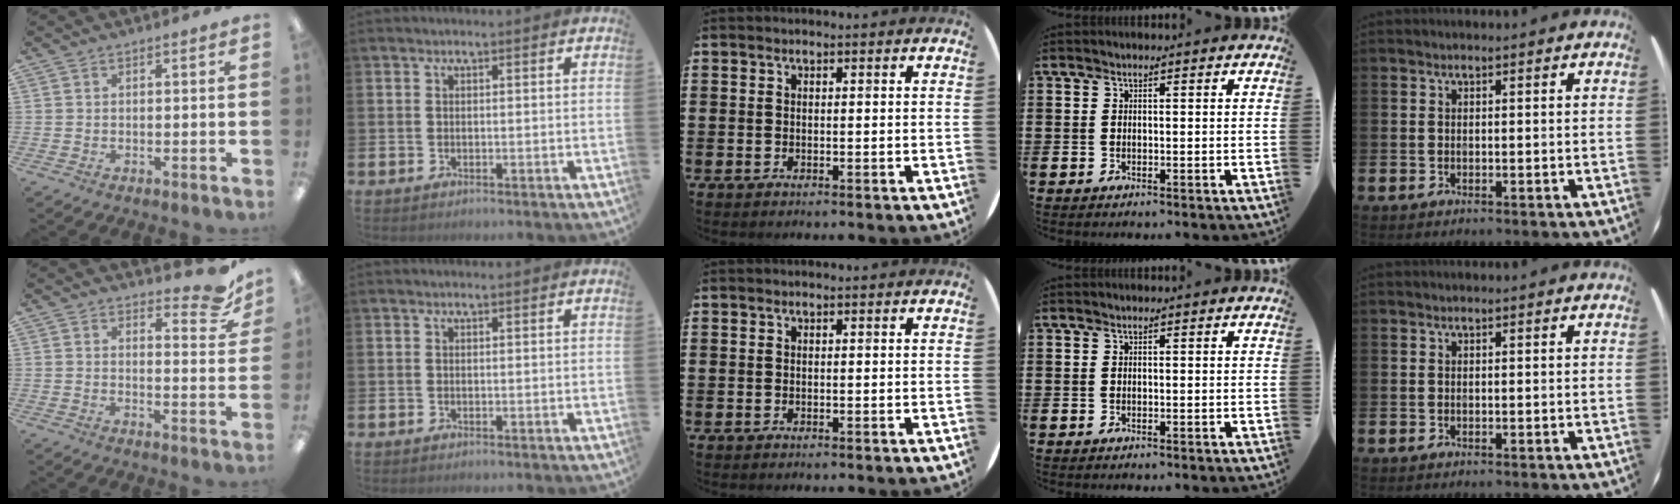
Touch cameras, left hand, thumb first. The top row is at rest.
{"thumb": {"total": 9.0, "force": [6.9, 3.2, 4.7], "torque": [-0.047, -0.047, 0.117]}}